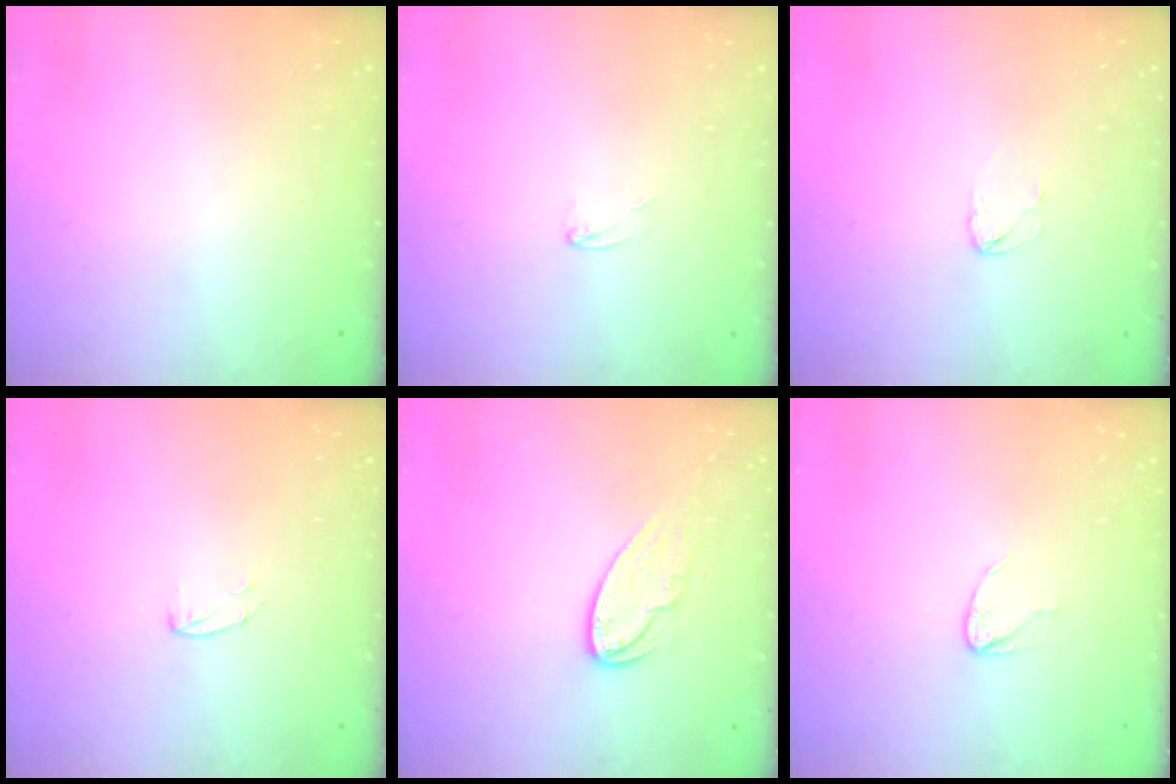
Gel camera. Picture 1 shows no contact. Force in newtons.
{"total": 1.7, "press": 1.6, "slide": 0.1}
{"total": 2.5, "press": 2.5, "slide": 0.2}
{"total": 3.8, "press": 3.8, "slide": 0.4}
{"total": 8.4, "press": 8.4, "slide": 0.5}
{"total": 2.7, "press": 2.7, "slide": 0.3}